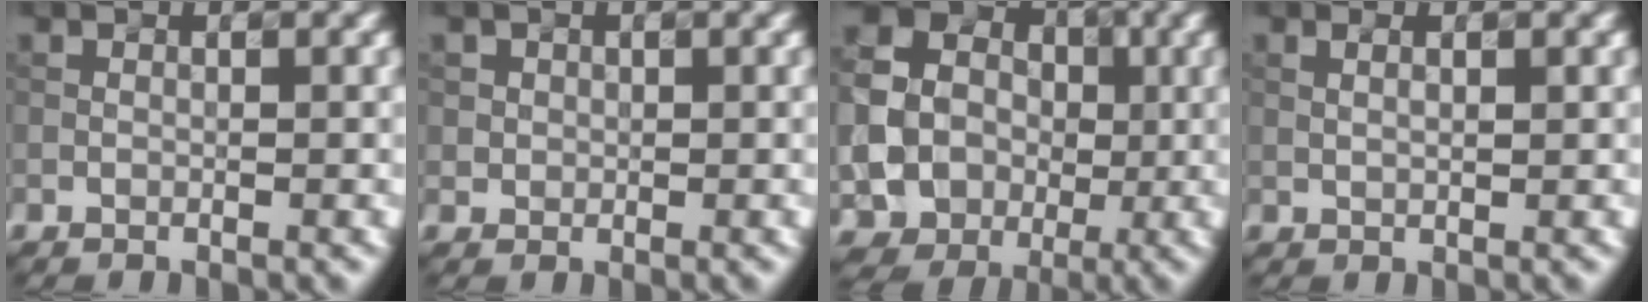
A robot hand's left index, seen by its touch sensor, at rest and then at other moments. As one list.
[{"total": 1.0, "force": [0.4, 0.9, -0.4], "torque": [0.010, 0.002, 0.008]}, {"total": 14.5, "force": [-1.2, 13.9, 4.3], "torque": [-0.140, -0.006, -0.038]}, {"total": 1.1, "force": [0.6, 0.3, 0.8], "torque": [-0.008, -0.001, 0.008]}]